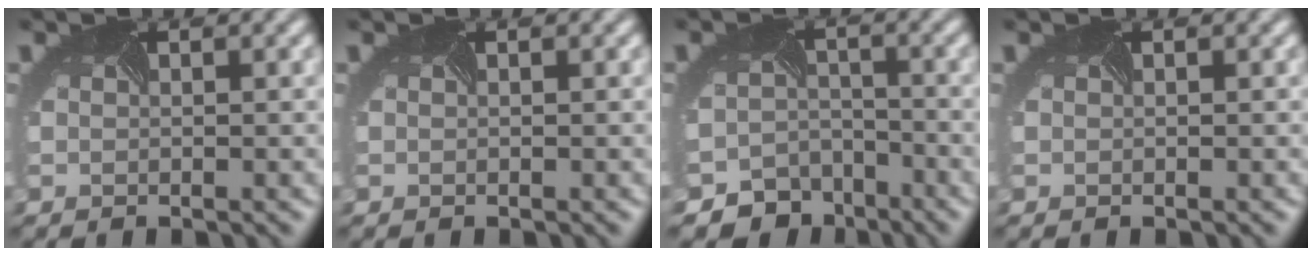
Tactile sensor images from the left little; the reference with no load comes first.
{"total": 0.0}
{"total": 6.4, "force": [-5.8, 2.7, -0.5], "torque": [0.018, -0.020, -0.085]}
{"total": 0.0}